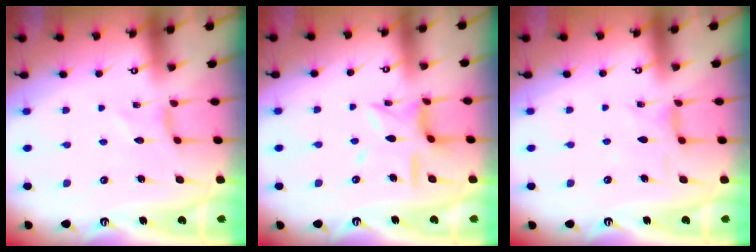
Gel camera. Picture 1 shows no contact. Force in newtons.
{"total": 10.7, "press": 10.7, "slide": 0.8}
{"total": 3.9, "press": 3.8, "slide": 0.7}